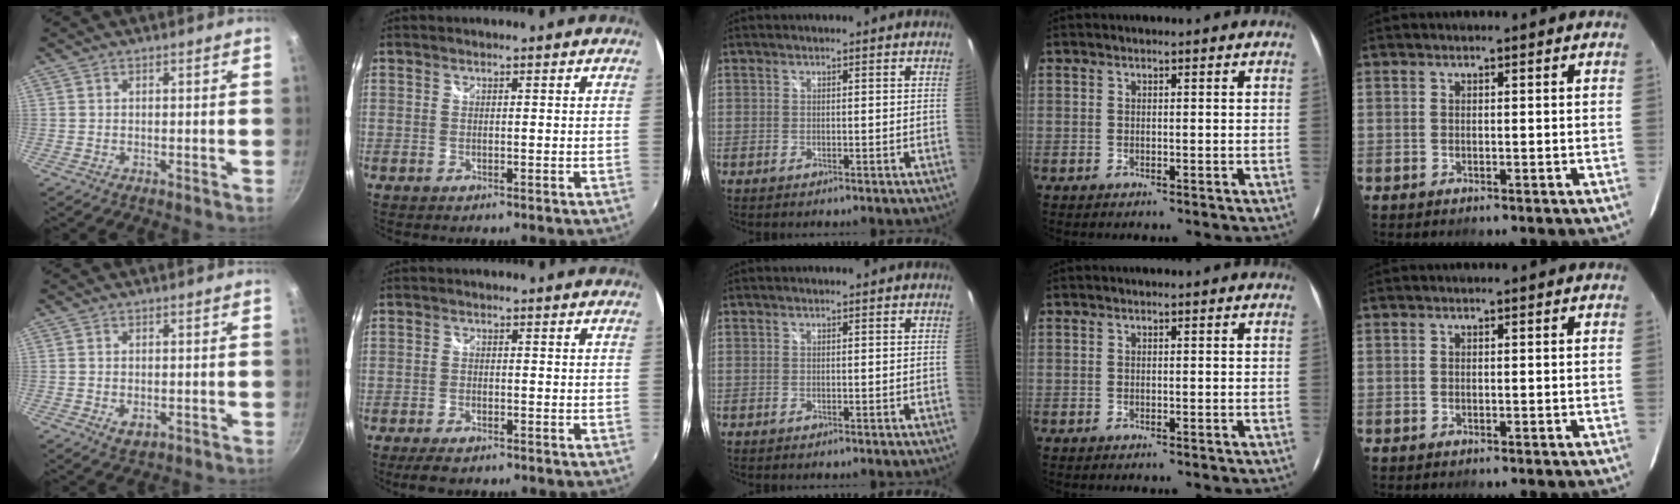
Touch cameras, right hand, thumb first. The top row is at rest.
{"thumb": {"total": 2.8, "force": [-0.7, 1.8, 2.0], "torque": [-0.032, -0.008, -0.006]}, "index": {"total": 4.3, "force": [-3.3, 1.5, 2.4], "torque": [-0.058, -0.015, -0.055]}}